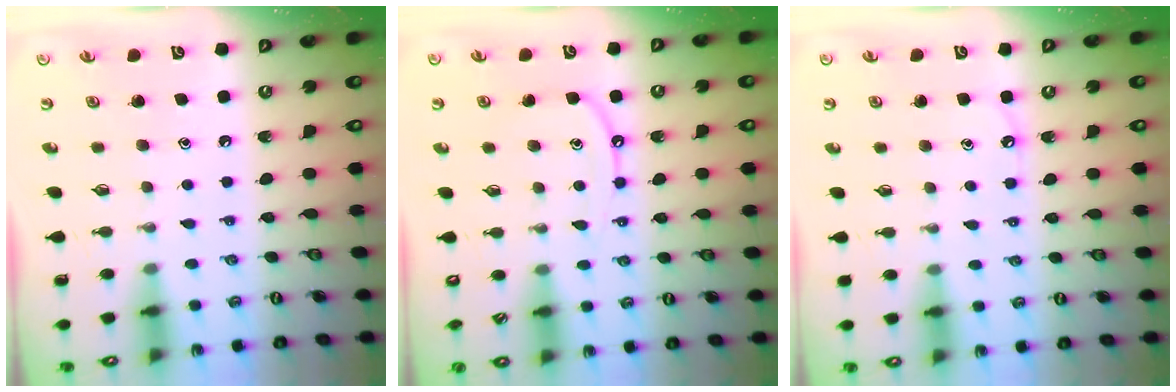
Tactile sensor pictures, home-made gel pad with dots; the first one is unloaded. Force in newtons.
{"total": 8.3, "press": 8.2, "slide": 1.0}
{"total": 3.9, "press": 3.9, "slide": 0.6}